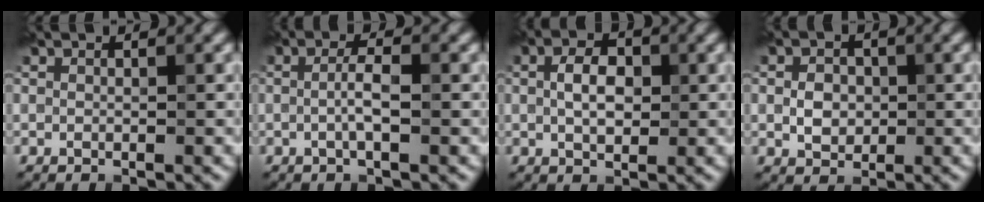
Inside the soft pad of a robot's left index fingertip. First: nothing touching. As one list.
[{"total": 1.7, "force": [-0.3, 0.1, 1.7], "torque": [-0.034, 0.005, -0.010]}, {"total": 2.9, "force": [0.4, 1.7, 2.3], "torque": [-0.046, 0.004, 0.004]}, {"total": 2.1, "force": [0.0, 1.7, 1.1], "torque": [-0.018, 0.000, -0.004]}]